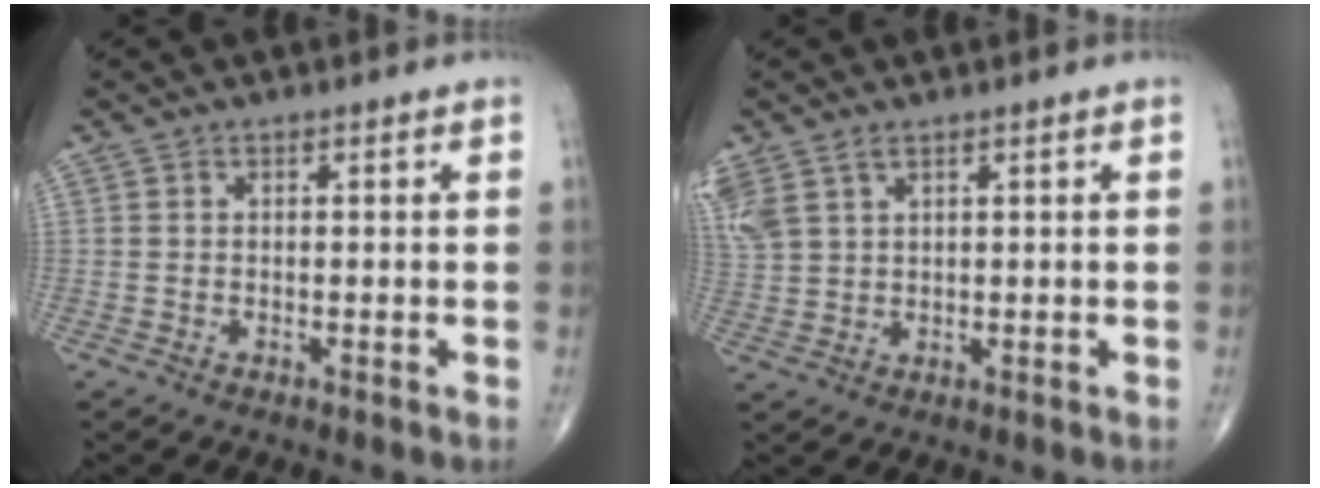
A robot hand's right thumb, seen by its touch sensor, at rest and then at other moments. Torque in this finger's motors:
{"motor_torque": [-0.50, 0.58, 0.37, 0.47, 0.05]}